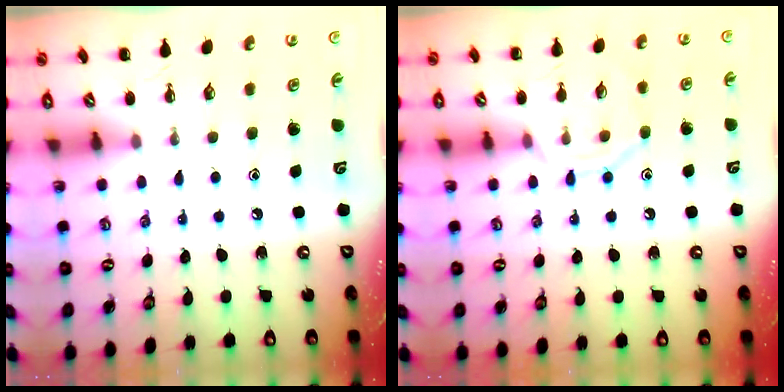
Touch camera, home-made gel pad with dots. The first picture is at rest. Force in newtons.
{"total": 8.2, "press": 8.1, "slide": 0.9}